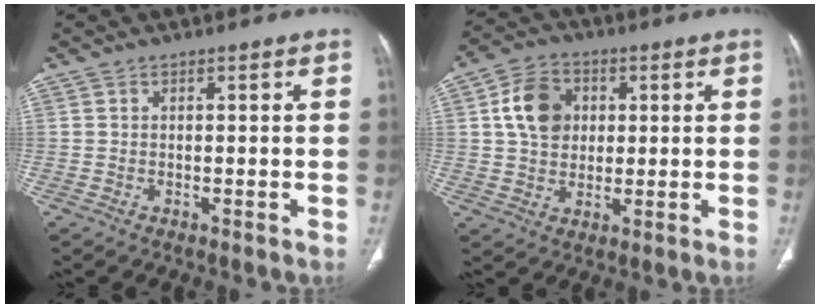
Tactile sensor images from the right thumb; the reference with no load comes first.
{"total": 9.6, "force": [2.1, 7.5, 5.6], "torque": [-0.080, 0.002, 0.033]}